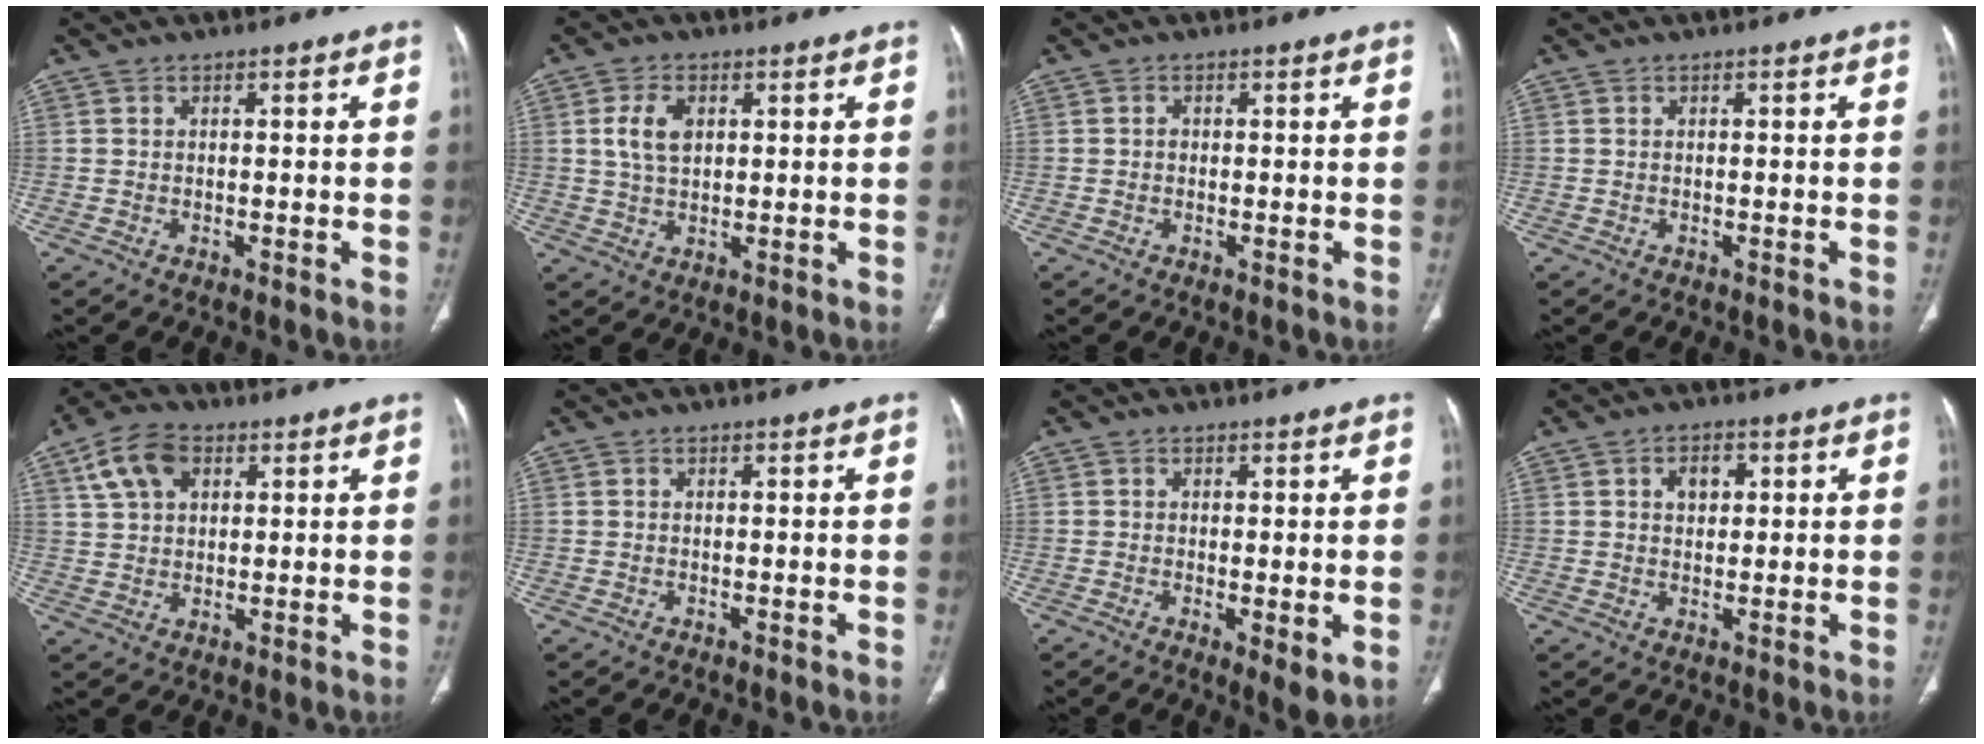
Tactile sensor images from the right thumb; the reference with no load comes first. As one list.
[{"total": 5.7, "force": [1.5, 3.5, 4.2], "torque": [-0.077, -0.002, 0.029]}, {"total": 0.6, "force": [-0.1, 0.5, 0.3], "torque": [-0.002, 0.002, -0.003]}, {"total": 0.0}, {"total": 8.8, "force": [3.8, 5.7, 5.5], "torque": [-0.093, 0.003, 0.068]}, {"total": 0.0}, {"total": 4.4, "force": [-0.7, 1.4, 4.1], "torque": [-0.069, -0.017, -0.011]}, {"total": 4.1, "force": [1.3, 2.9, 2.6], "torque": [-0.026, -0.001, 0.019]}]